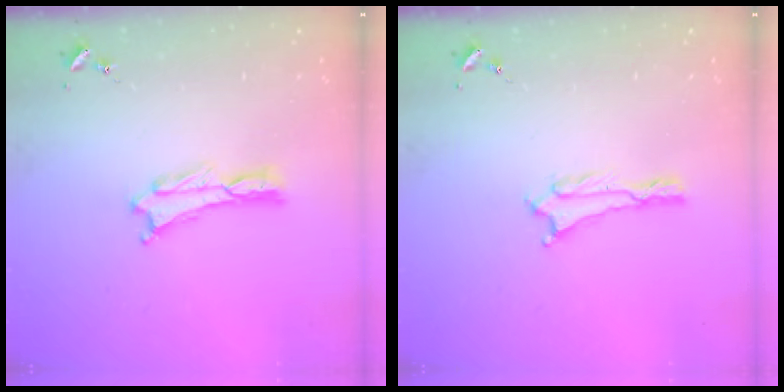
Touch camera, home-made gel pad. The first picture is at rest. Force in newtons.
{"total": 0.0}